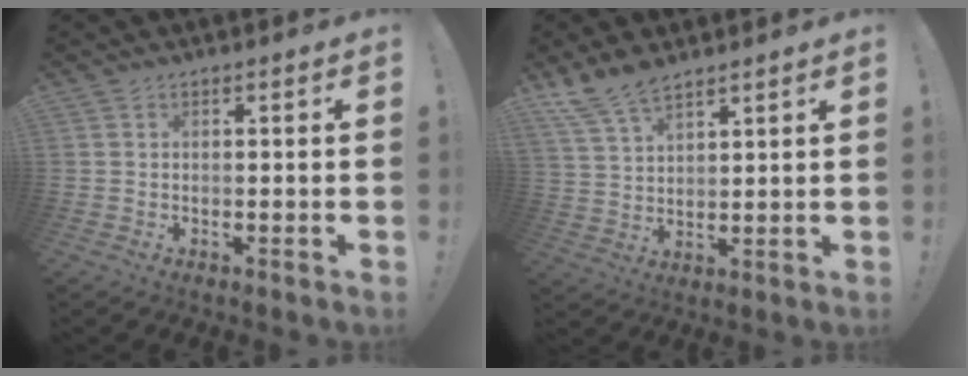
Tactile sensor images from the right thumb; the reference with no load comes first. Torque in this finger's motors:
{"motor_torque": [-0.39, 1.55, 0.67, 0.44, 0.07]}